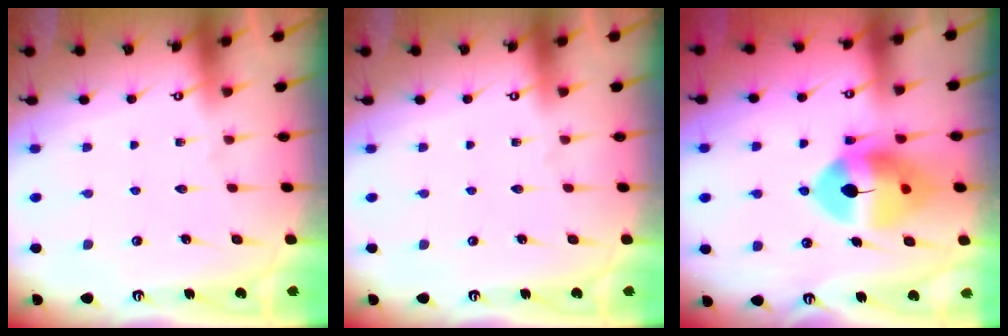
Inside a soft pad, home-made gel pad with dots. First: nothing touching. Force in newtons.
{"total": 0.0}
{"total": 12.4, "press": 12.2, "slide": 2.2}